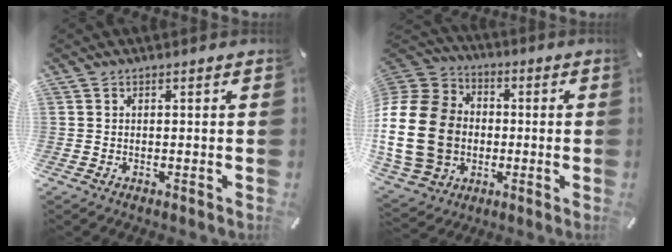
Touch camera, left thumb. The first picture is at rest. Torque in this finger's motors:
{"motor_torque": [1.13, 3.88, 1.75, -1.02, 0.36]}